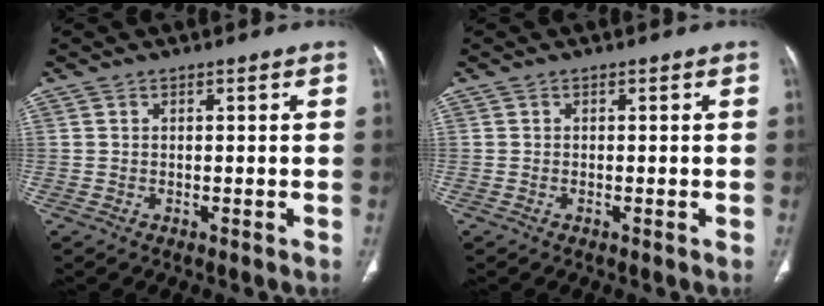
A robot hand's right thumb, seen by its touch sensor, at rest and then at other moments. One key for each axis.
{"total": 0.0}